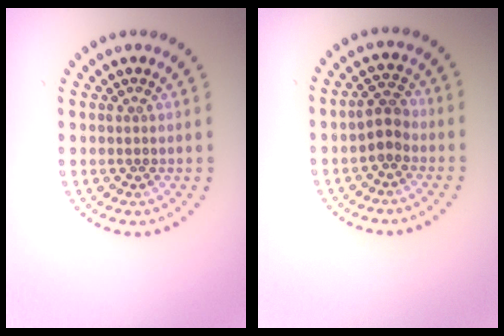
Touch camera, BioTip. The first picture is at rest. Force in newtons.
{"total": 2.2, "press": 2.1, "slide": 0.6}